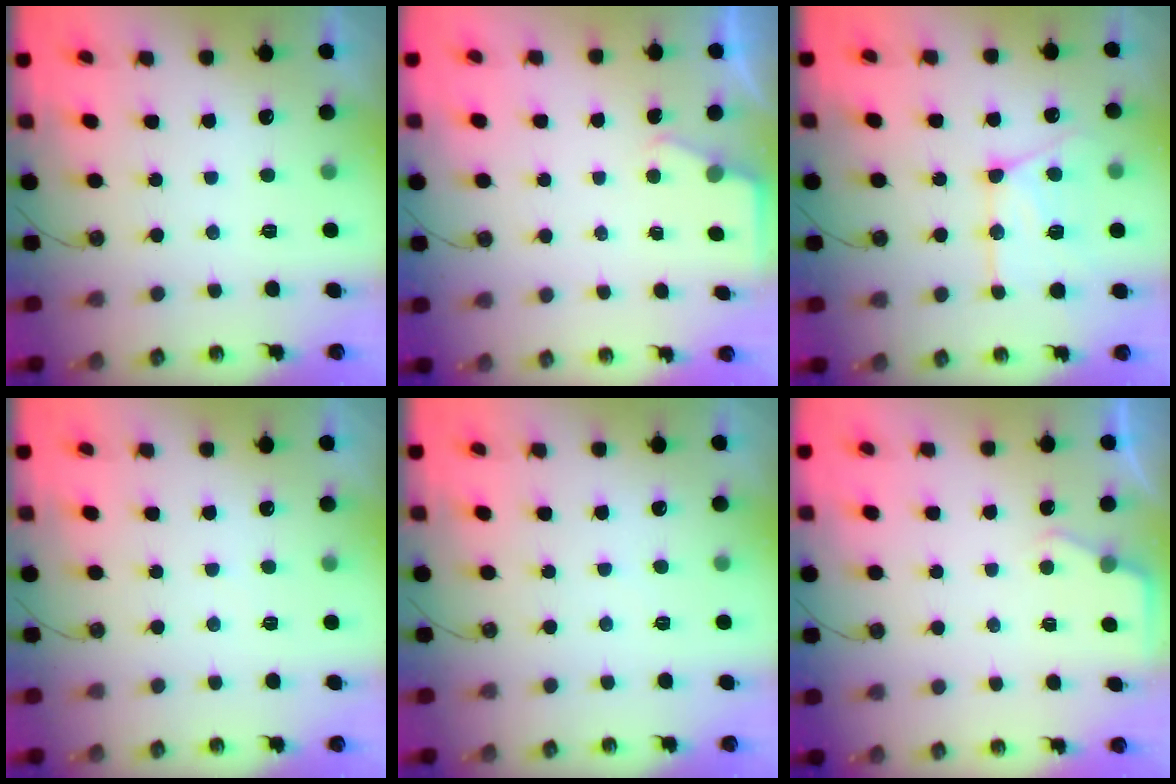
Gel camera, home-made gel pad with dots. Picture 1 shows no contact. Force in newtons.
{"total": 2.3, "press": 2.3, "slide": 0.4}
{"total": 14.9, "press": 14.8, "slide": 1.6}
{"total": 2.9, "press": 2.9, "slide": 0.4}
{"total": 2.5, "press": 2.4, "slide": 0.4}
{"total": 2.6, "press": 2.6, "slide": 0.4}